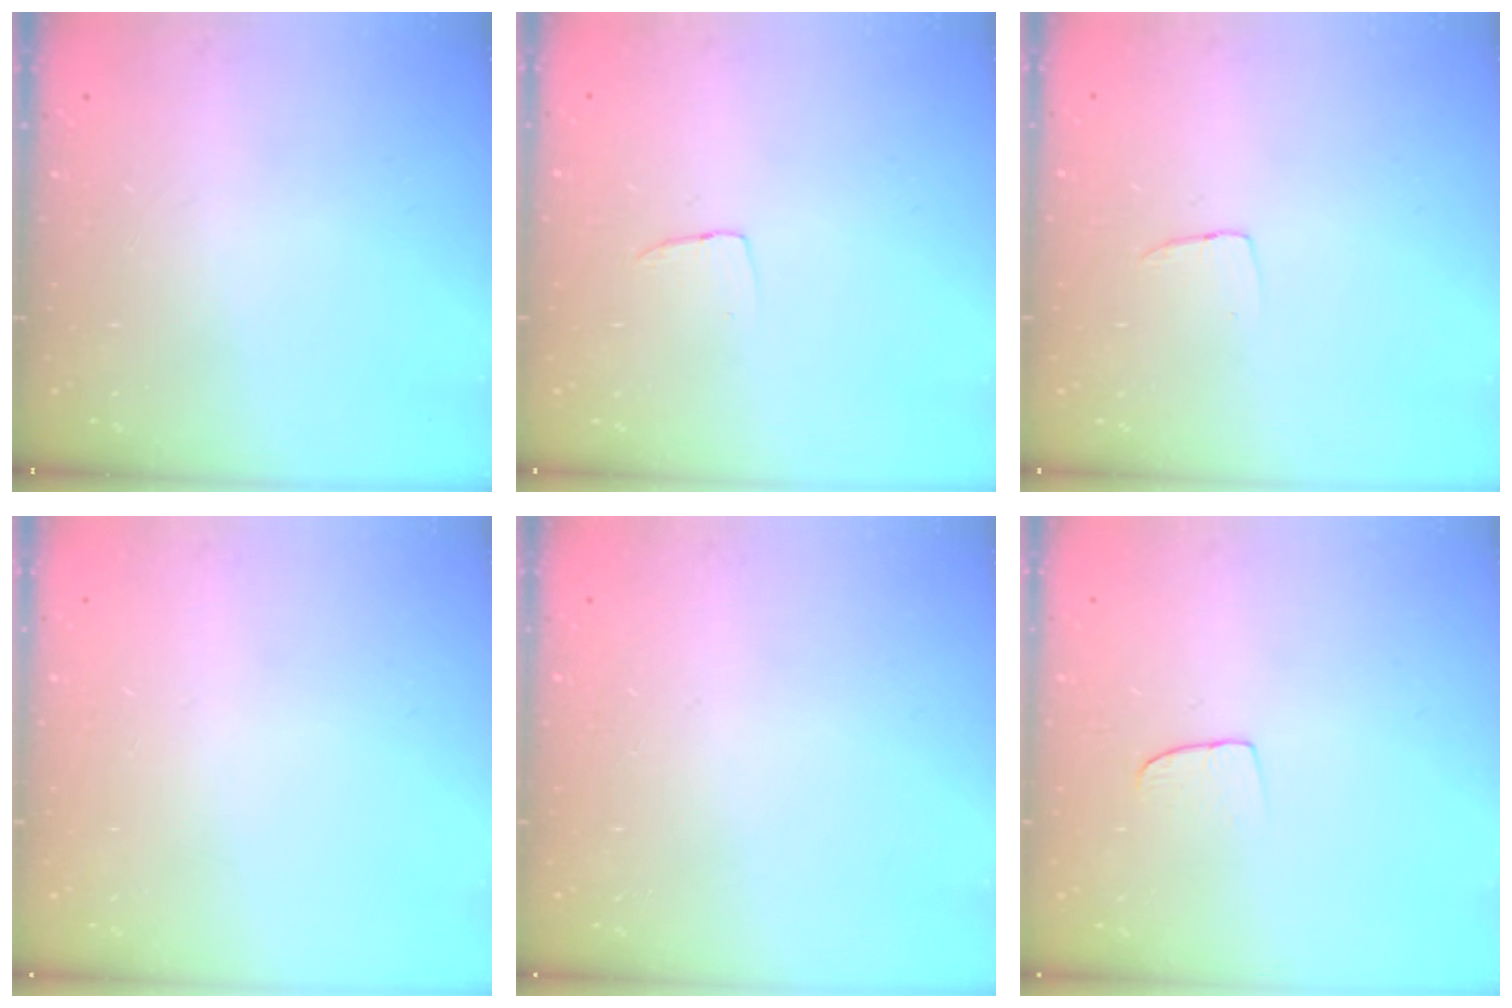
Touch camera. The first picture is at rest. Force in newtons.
{"total": 2.9, "press": 2.9, "slide": 0.1}
{"total": 2.9, "press": 2.9, "slide": 0.1}
{"total": 0.0}
{"total": 0.0}
{"total": 5.9, "press": 5.9, "slide": 0.4}